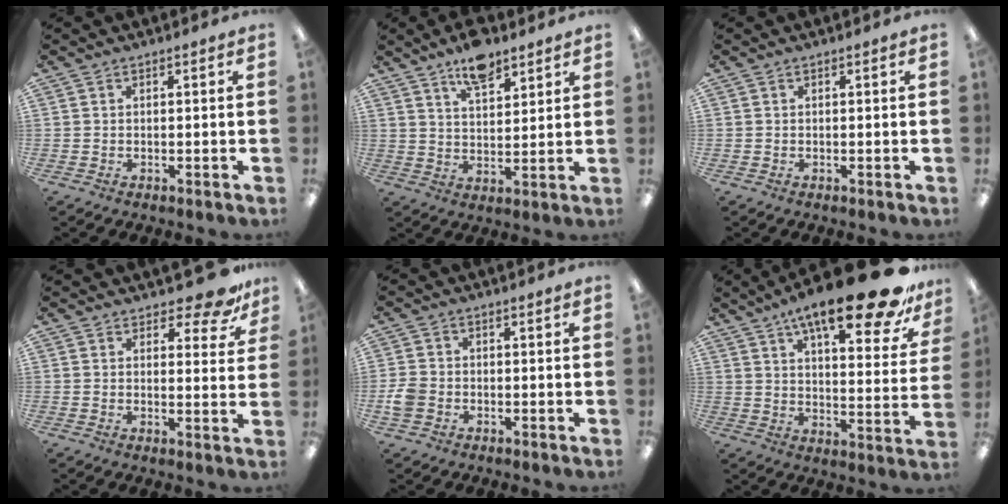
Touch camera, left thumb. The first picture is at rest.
{"total": 8.8, "force": [6.7, 3.5, 4.5], "torque": [-0.072, -0.033, 0.116]}
{"total": 0.0}
{"total": 7.2, "force": [5.7, 2.7, 3.4], "torque": [-0.034, -0.036, 0.098]}
{"total": 3.8, "force": [-1.1, 3.0, 2.0], "torque": [-0.037, 0.007, -0.021]}
{"total": 21.0, "force": [14.5, 5.6, 14.2], "torque": [-0.211, -0.089, 0.231]}